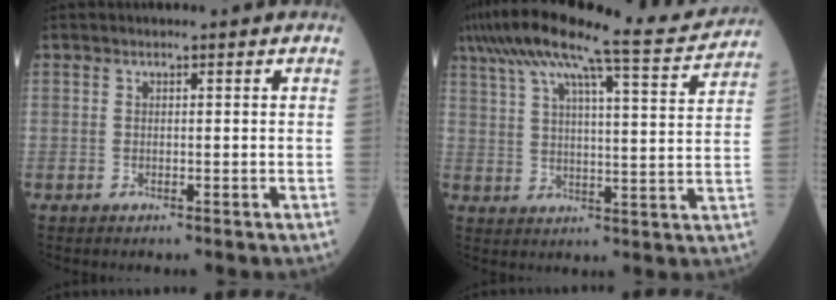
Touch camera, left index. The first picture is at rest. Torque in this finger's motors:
{"motor_torque": [0.96, -1.18, 0.79, 0.21]}